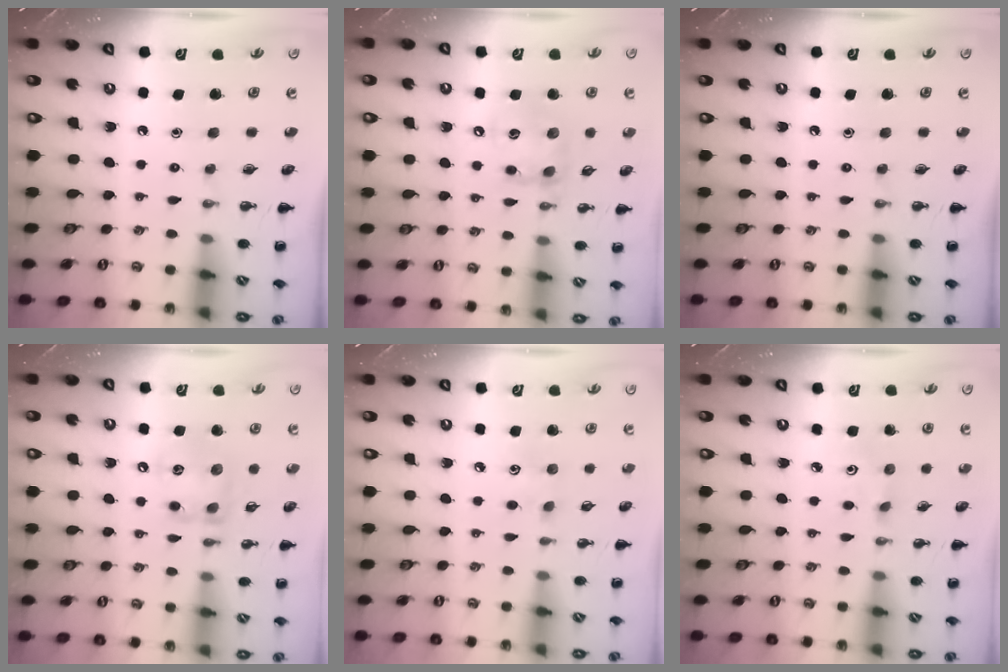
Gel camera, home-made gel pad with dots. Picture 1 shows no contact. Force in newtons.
{"total": 11.9, "press": 11.7, "slide": 1.9}
{"total": 0.0}
{"total": 11.7, "press": 11.6, "slide": 1.5}
{"total": 4.5, "press": 4.4, "slide": 1.1}
{"total": 1.8, "press": 1.7, "slide": 0.6}